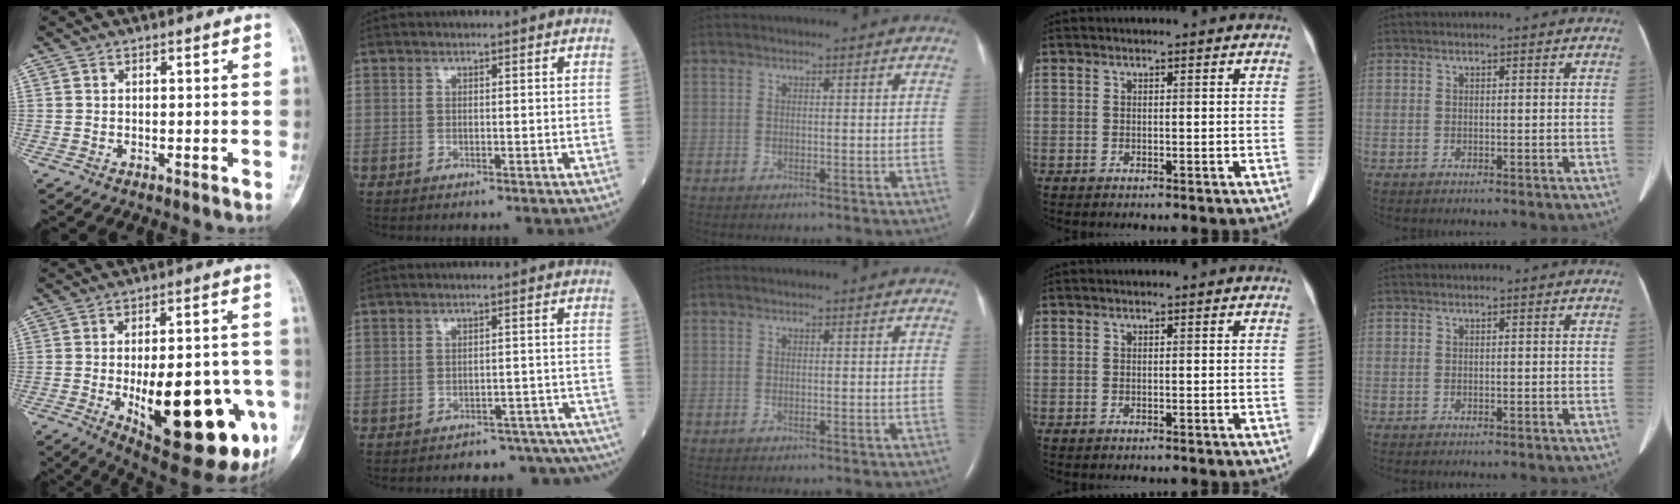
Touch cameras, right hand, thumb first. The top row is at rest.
{"thumb": {"total": 28.6, "force": [-8.1, 11.0, 25.1], "torque": [-0.288, -0.001, -0.088]}, "index": {"total": 12.0, "force": [-11.2, 3.8, 1.5], "torque": [0.000, 0.030, -0.121]}}